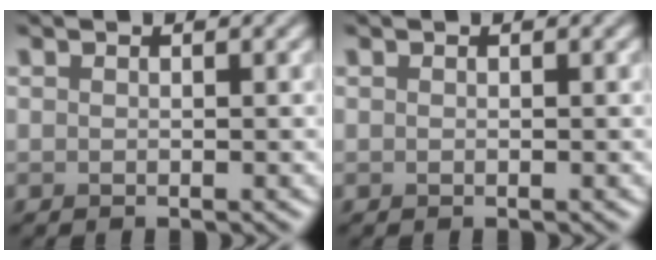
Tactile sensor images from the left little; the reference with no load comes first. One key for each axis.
{"total": 0.0}